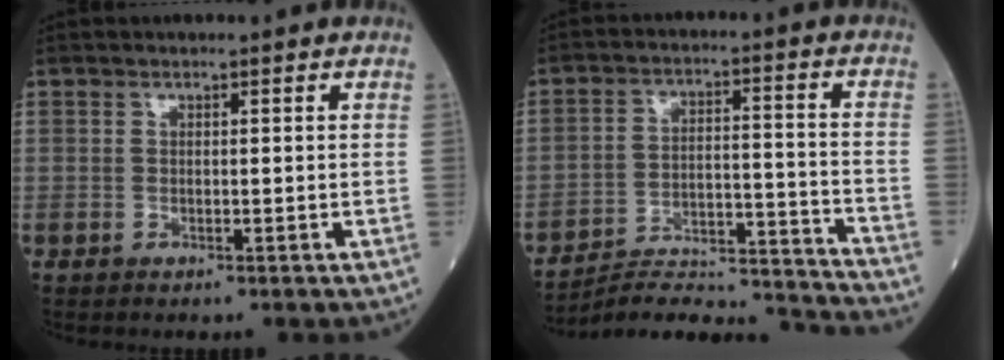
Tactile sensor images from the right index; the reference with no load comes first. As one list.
[{"total": 18.3, "force": [-18.0, -0.9, 3.3], "torque": [-0.048, 0.008, -0.268]}]